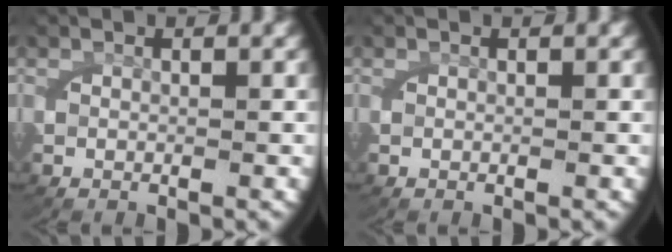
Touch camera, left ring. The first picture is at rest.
{"total": 0.0}